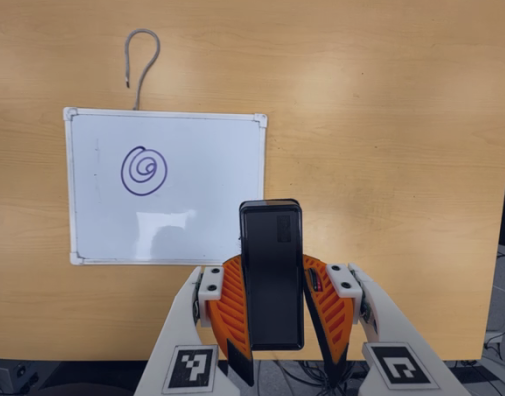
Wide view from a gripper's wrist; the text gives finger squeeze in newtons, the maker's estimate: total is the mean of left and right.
{"total": 7.3, "left": 6.2, "right": 8.3}